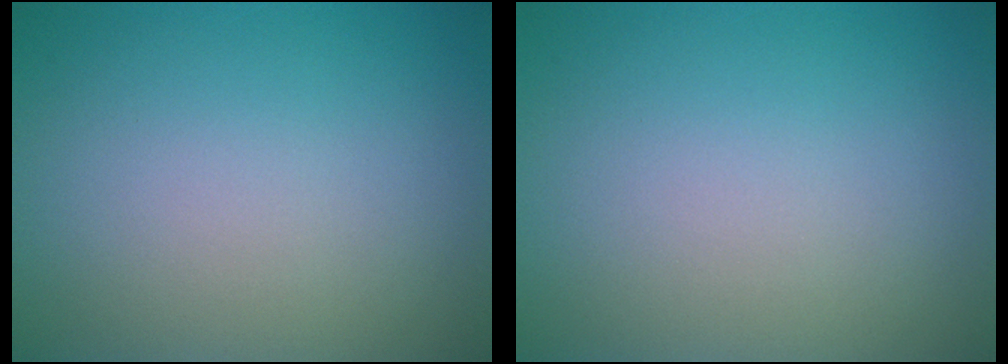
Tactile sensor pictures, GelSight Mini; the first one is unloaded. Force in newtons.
{"total": 0.0}